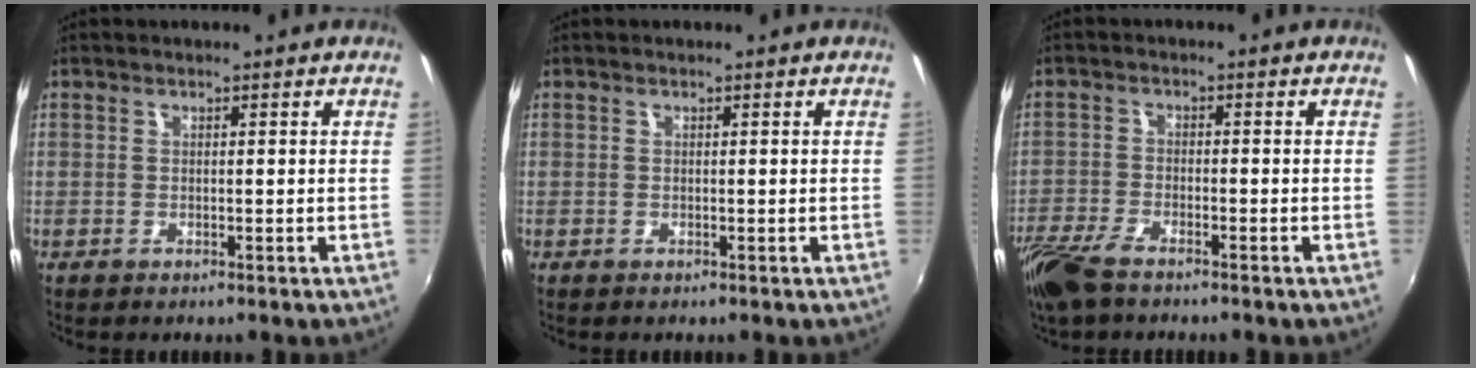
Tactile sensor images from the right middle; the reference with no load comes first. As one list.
[{"total": 0.0}, {"total": 8.1, "force": [-6.1, 2.6, 4.7], "torque": [-0.125, -0.026, -0.122]}]